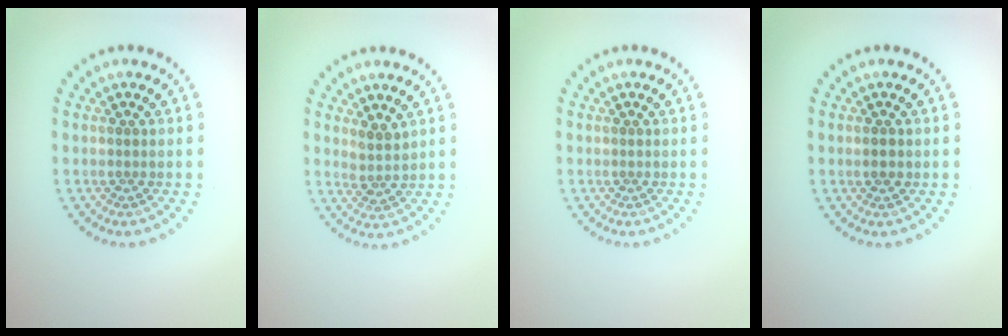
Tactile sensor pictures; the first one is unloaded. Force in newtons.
{"total": 1.9, "press": 1.5, "slide": 1.0}
{"total": 0.0}
{"total": 1.1, "press": 1.1, "slide": 0.1}